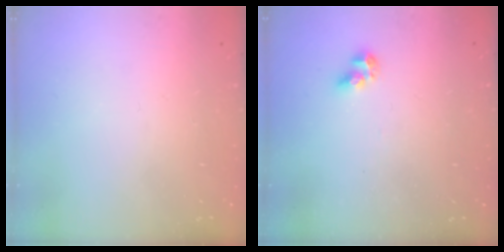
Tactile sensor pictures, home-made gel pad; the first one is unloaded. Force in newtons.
{"total": 5.0, "press": 5.0, "slide": 0.1}